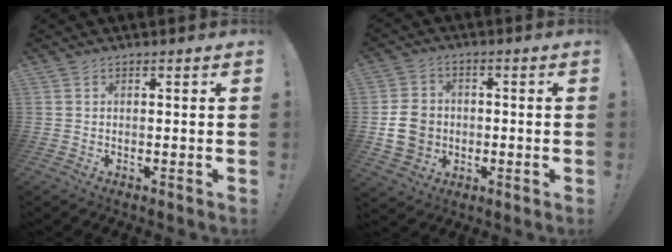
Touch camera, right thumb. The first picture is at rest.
{"total": 10.2, "force": [-1.6, 9.0, 4.5], "torque": [-0.078, 0.023, -0.024]}